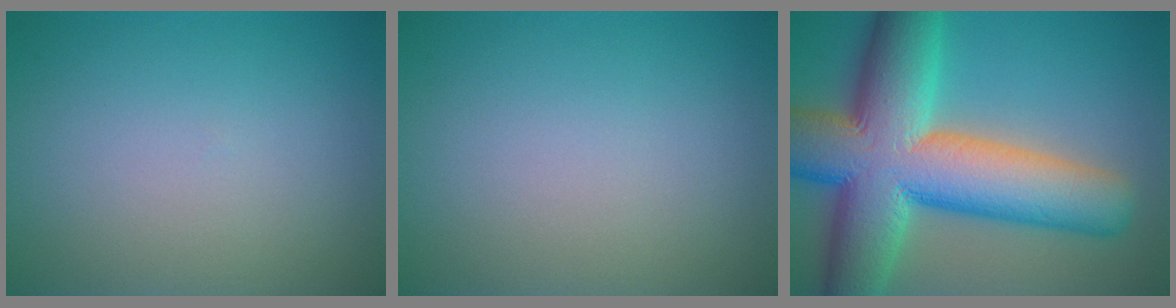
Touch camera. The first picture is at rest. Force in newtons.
{"total": 0.0}
{"total": 15.9, "press": 15.9, "slide": 0.7}